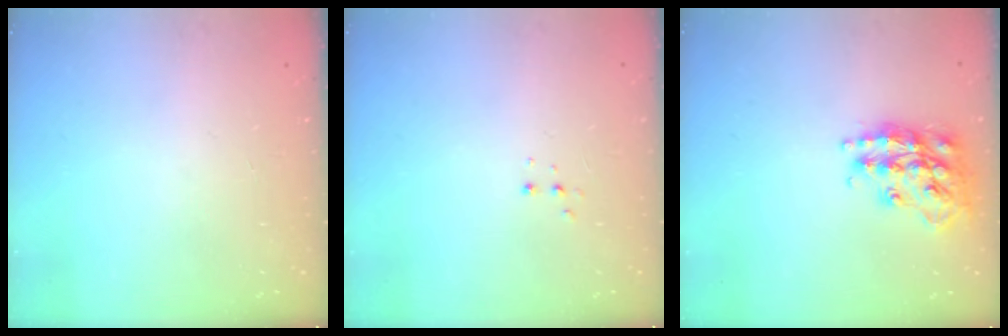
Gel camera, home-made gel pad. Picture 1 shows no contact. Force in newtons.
{"total": 2.7, "press": 2.7, "slide": 0.5}
{"total": 18.4, "press": 18.4, "slide": 1.2}